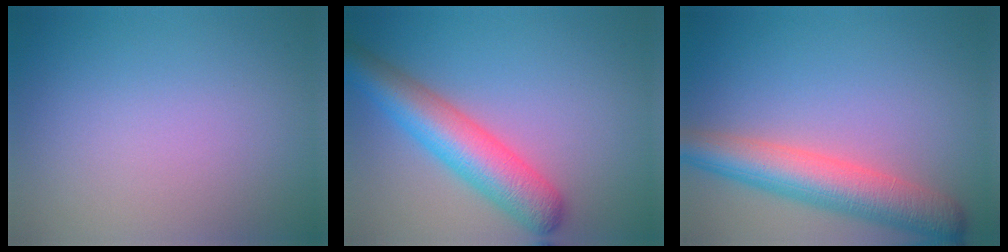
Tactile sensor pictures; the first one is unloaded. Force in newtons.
{"total": 6.7, "press": 6.7, "slide": 0.2}
{"total": 6.7, "press": 6.7, "slide": 0.3}